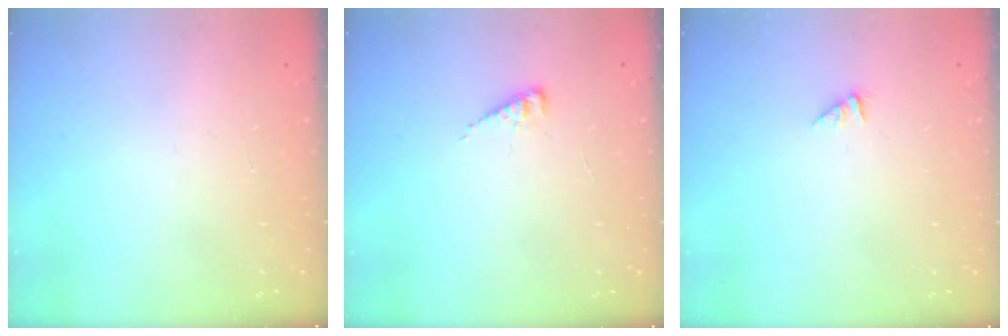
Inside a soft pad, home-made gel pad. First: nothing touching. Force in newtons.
{"total": 4.3, "press": 4.2, "slide": 0.5}
{"total": 0.0}